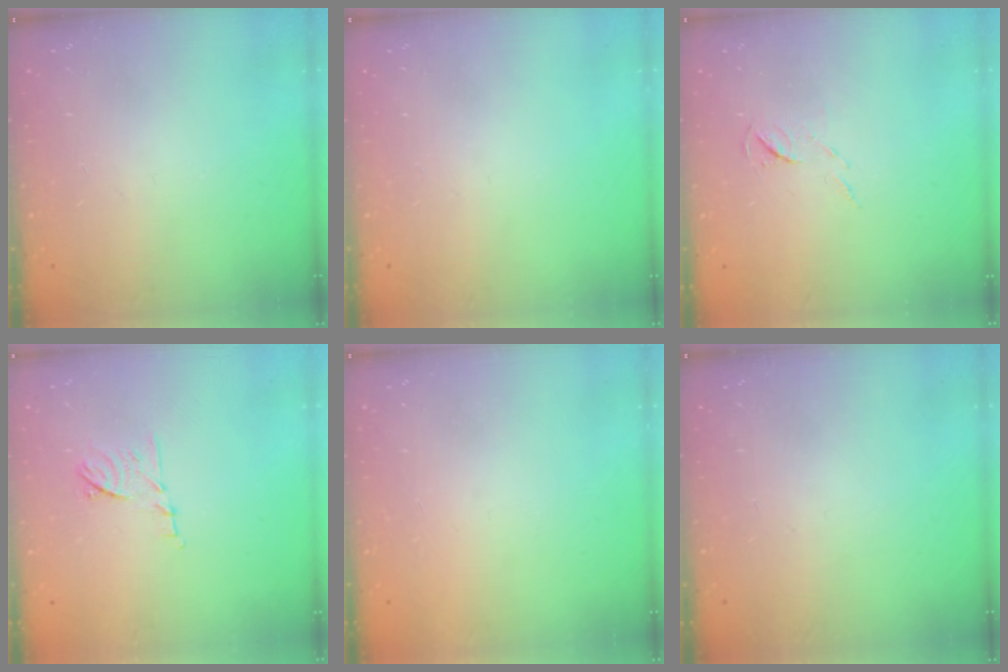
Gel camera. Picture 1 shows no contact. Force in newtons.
{"total": 0.0}
{"total": 5.2, "press": 5.1, "slide": 0.8}
{"total": 8.2, "press": 8.2, "slide": 0.8}
{"total": 1.5, "press": 1.5, "slide": 0.1}
{"total": 0.0}